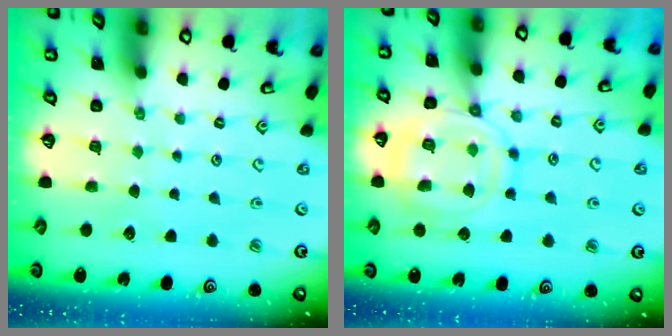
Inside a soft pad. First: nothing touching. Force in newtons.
{"total": 12.3, "press": 12.3, "slide": 1.1}